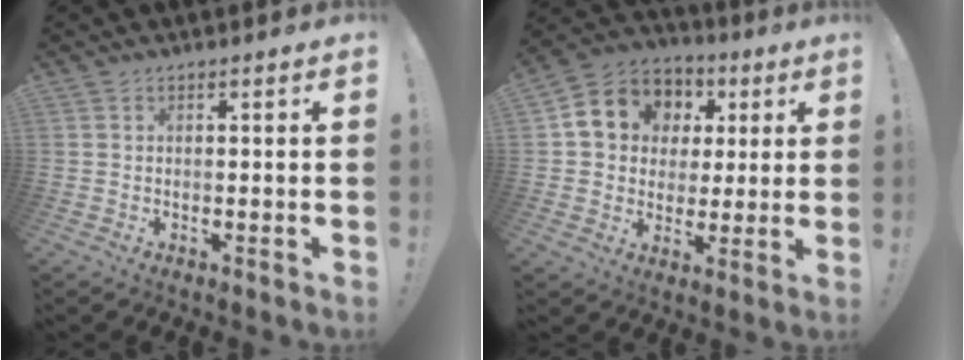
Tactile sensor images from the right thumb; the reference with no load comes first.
{"total": 11.9, "force": [3.5, 10.5, 4.4], "torque": [-0.065, -0.012, 0.078]}